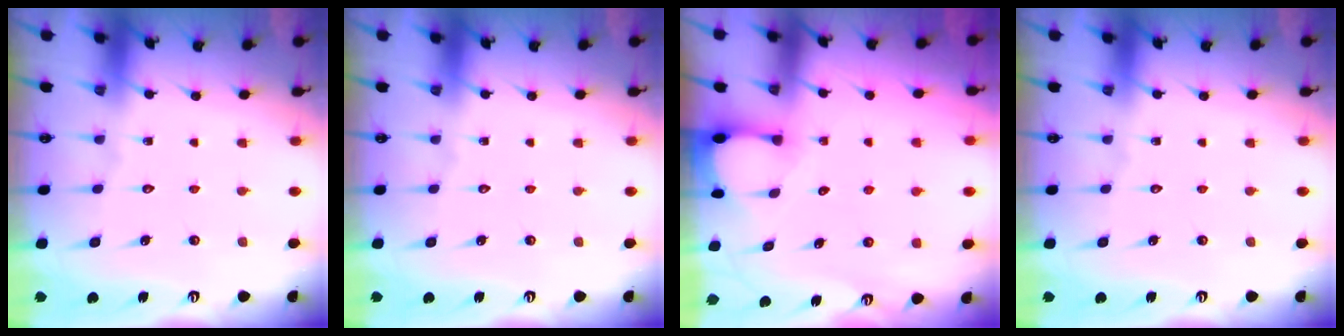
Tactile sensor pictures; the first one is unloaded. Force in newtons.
{"total": 0.0}
{"total": 2.0, "press": 1.9, "slide": 0.3}
{"total": 0.0}